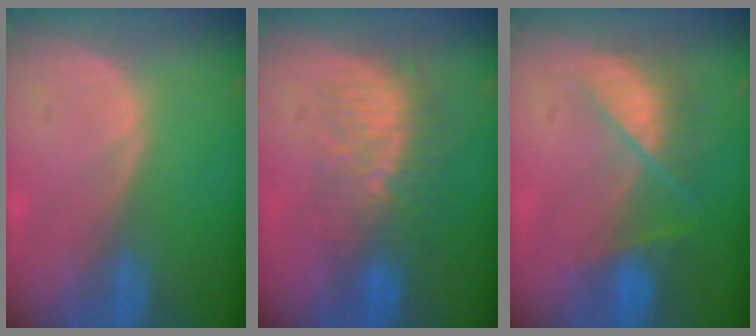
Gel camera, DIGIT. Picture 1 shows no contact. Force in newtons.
{"total": 8.5, "press": 7.6, "slide": 3.9}
{"total": 7.1, "press": 6.3, "slide": 3.2}